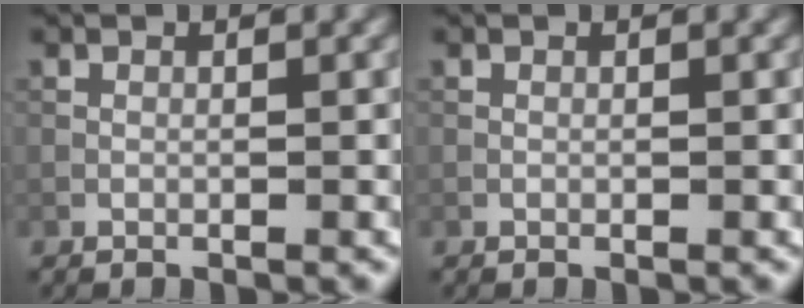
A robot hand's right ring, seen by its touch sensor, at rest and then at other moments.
{"total": 0.0}